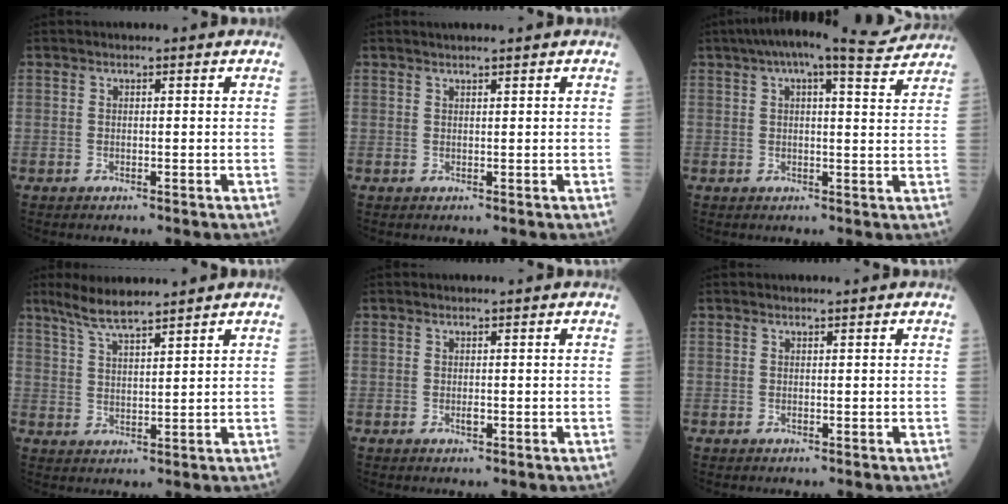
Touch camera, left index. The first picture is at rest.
{"total": 3.0, "force": [2.6, 0.1, 1.5], "torque": [-0.019, 0.019, 0.040]}
{"total": 11.8, "force": [10.0, 1.6, 6.1], "torque": [-0.103, 0.026, 0.126]}
{"total": 6.1, "force": [5.3, 0.4, 3.1], "torque": [-0.073, 0.009, 0.107]}
{"total": 0.8, "force": [0.2, 0.3, 0.7], "torque": [-0.016, 0.000, 0.003]}
{"total": 1.1, "force": [1.0, 0.1, 0.5], "torque": [-0.005, 0.008, 0.016]}